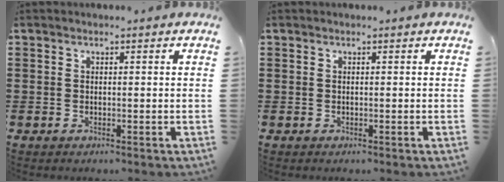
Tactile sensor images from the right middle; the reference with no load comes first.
{"total": 0.0}